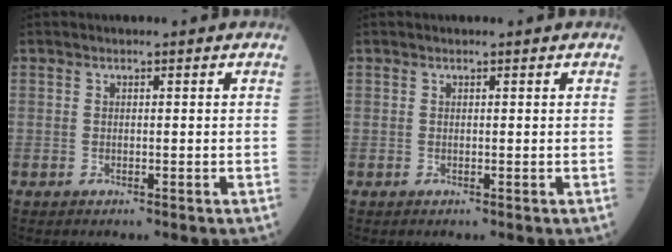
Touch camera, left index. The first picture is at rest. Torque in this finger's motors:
{"motor_torque": [-0.16, 0.16, 0.00, 0.00]}